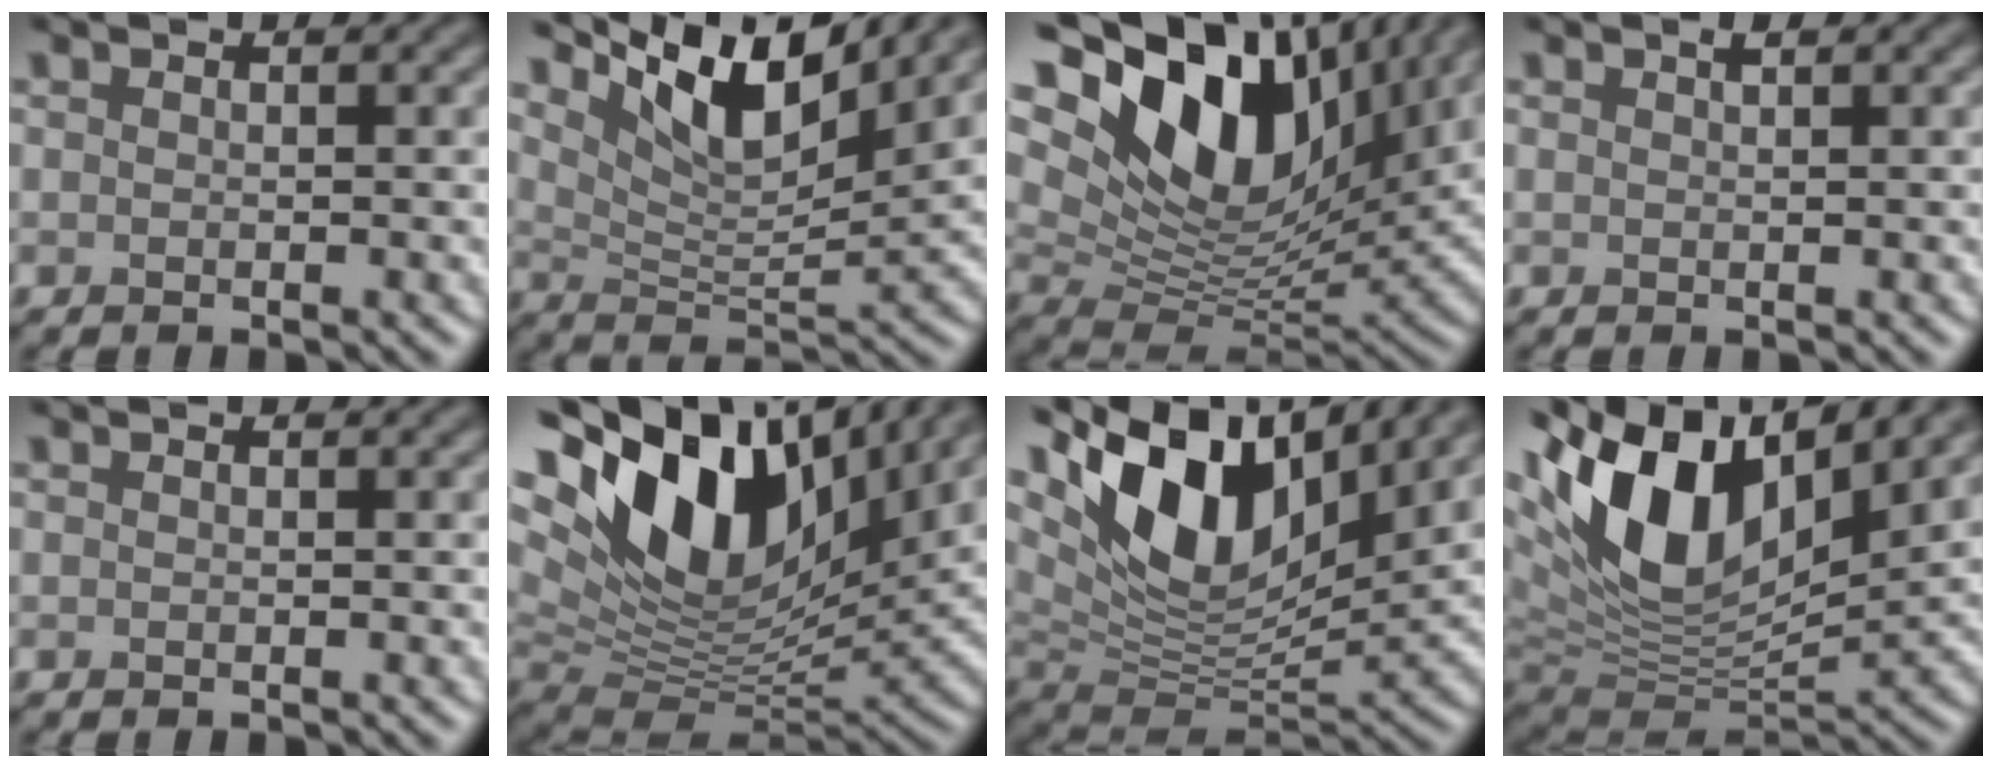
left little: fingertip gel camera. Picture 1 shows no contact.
{"total": 8.8, "force": [6.0, 2.6, 5.8], "torque": [-0.104, 0.001, 0.108]}
{"total": 17.2, "force": [7.6, 10.0, 11.8], "torque": [-0.240, 0.023, 0.137]}
{"total": 0.7, "force": [0.5, 0.1, 0.5], "torque": [-0.008, 0.001, 0.009]}
{"total": 0.0}
{"total": 16.5, "force": [7.0, 9.2, 11.7], "torque": [-0.230, 0.026, 0.116]}
{"total": 12.5, "force": [6.7, 6.1, 8.7], "torque": [-0.161, 0.009, 0.121]}
{"total": 14.7, "force": [5.6, 7.6, 11.2], "torque": [-0.223, 0.020, 0.100]}